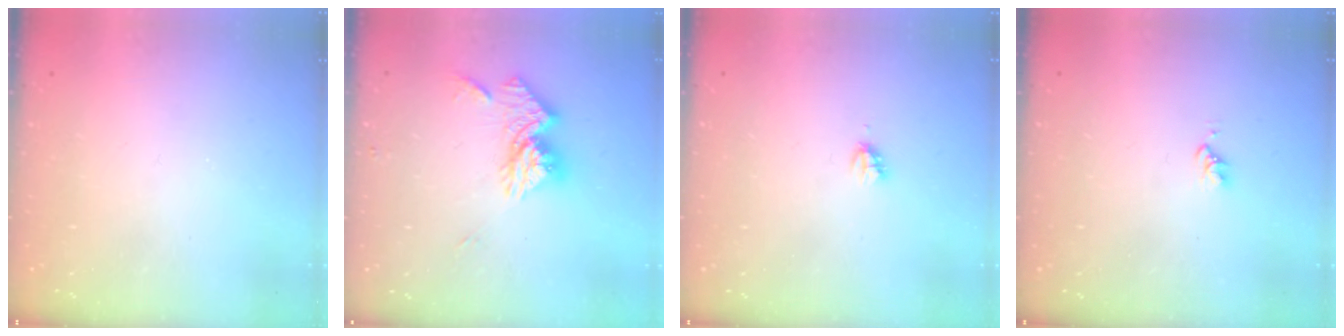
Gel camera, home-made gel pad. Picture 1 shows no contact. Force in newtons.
{"total": 12.6, "press": 12.6, "slide": 1.1}
{"total": 2.2, "press": 2.2, "slide": 0.3}
{"total": 2.6, "press": 2.6, "slide": 0.4}